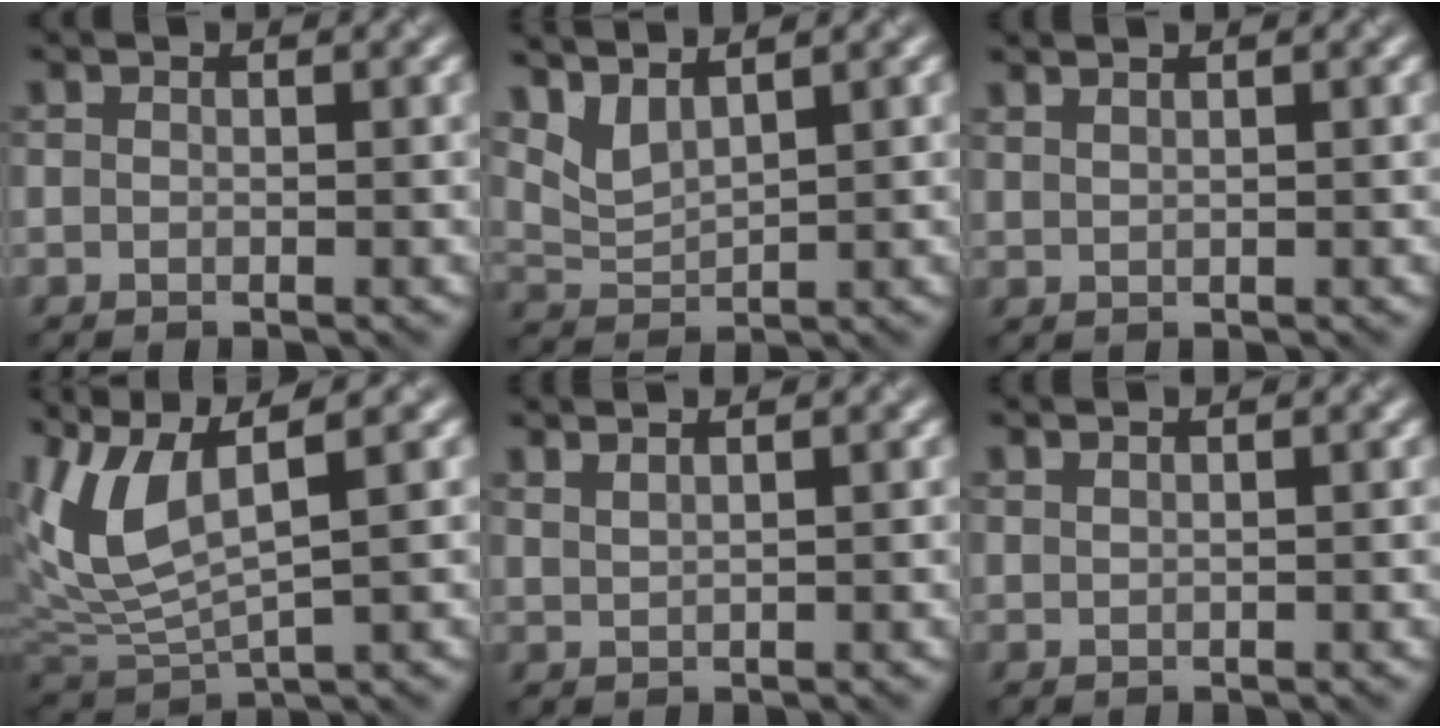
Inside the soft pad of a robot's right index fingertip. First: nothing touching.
{"total": 2.8, "force": [2.7, 0.3, 0.8], "torque": [-0.029, 0.001, 0.064]}
{"total": 1.8, "force": [1.6, 0.6, 0.5], "torque": [0.005, 0.000, 0.012]}
{"total": 6.8, "force": [3.5, 2.4, 5.3], "torque": [-0.129, 0.009, 0.073]}
{"total": 2.7, "force": [2.4, 0.9, 0.9], "torque": [0.002, 0.013, 0.018]}
{"total": 1.5, "force": [1.3, 0.5, 0.3], "torque": [0.003, 0.000, 0.010]}